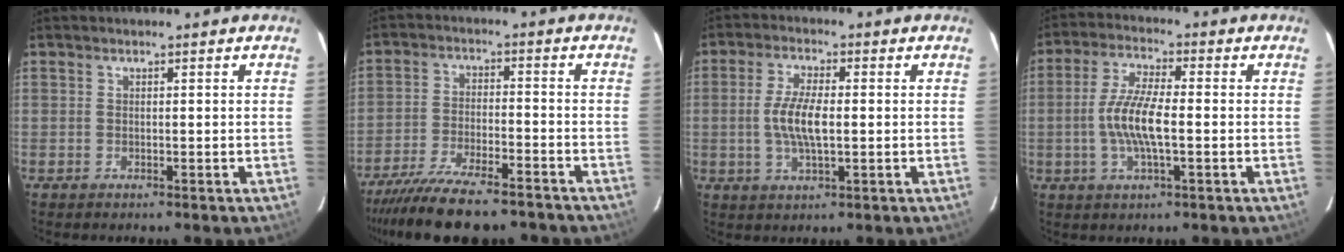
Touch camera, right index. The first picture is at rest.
{"total": 17.4, "force": [-14.7, 4.1, 8.2], "torque": [-0.170, -0.030, -0.231]}
{"total": 7.0, "force": [-0.3, 2.3, 6.7], "torque": [-0.134, 0.001, -0.006]}
{"total": 8.8, "force": [-1.3, 2.1, 8.4], "torque": [-0.170, 0.002, -0.029]}